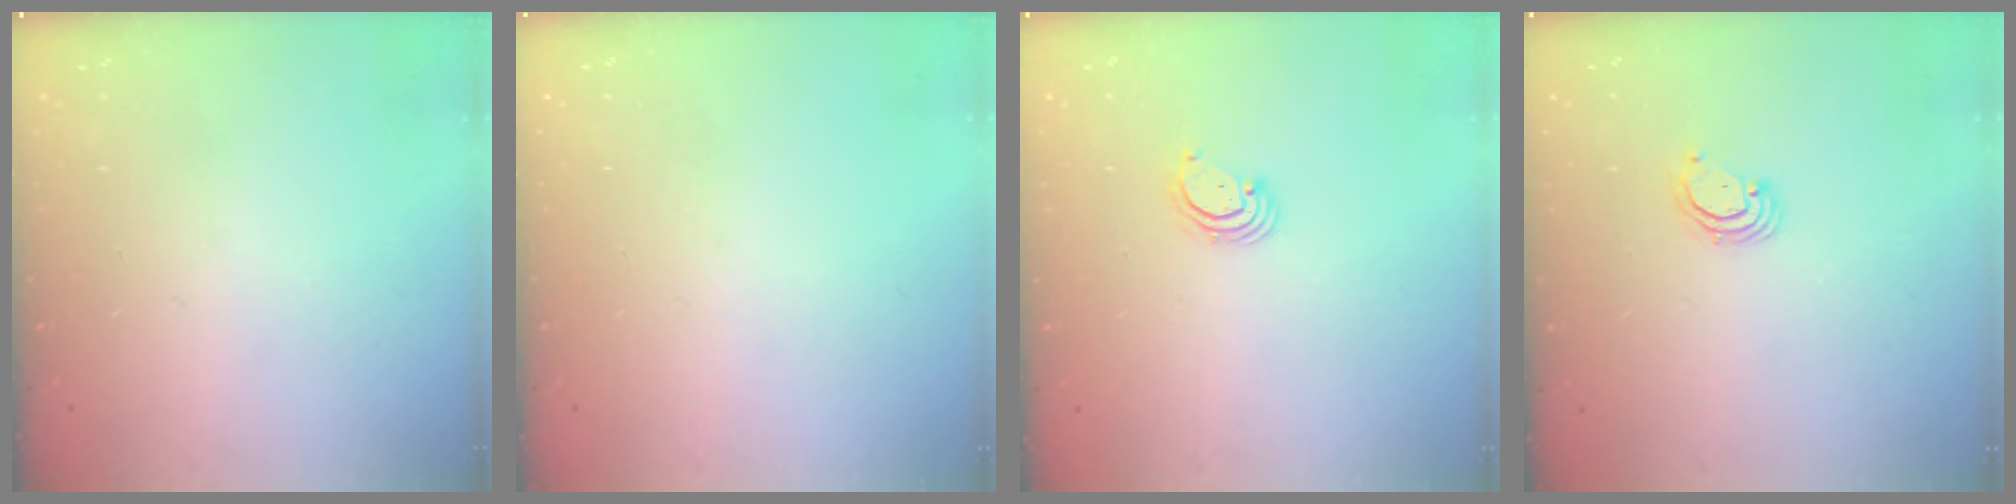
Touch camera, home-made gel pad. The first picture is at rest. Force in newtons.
{"total": 0.0}
{"total": 2.5, "press": 2.5, "slide": 0.3}
{"total": 2.4, "press": 2.4, "slide": 0.2}